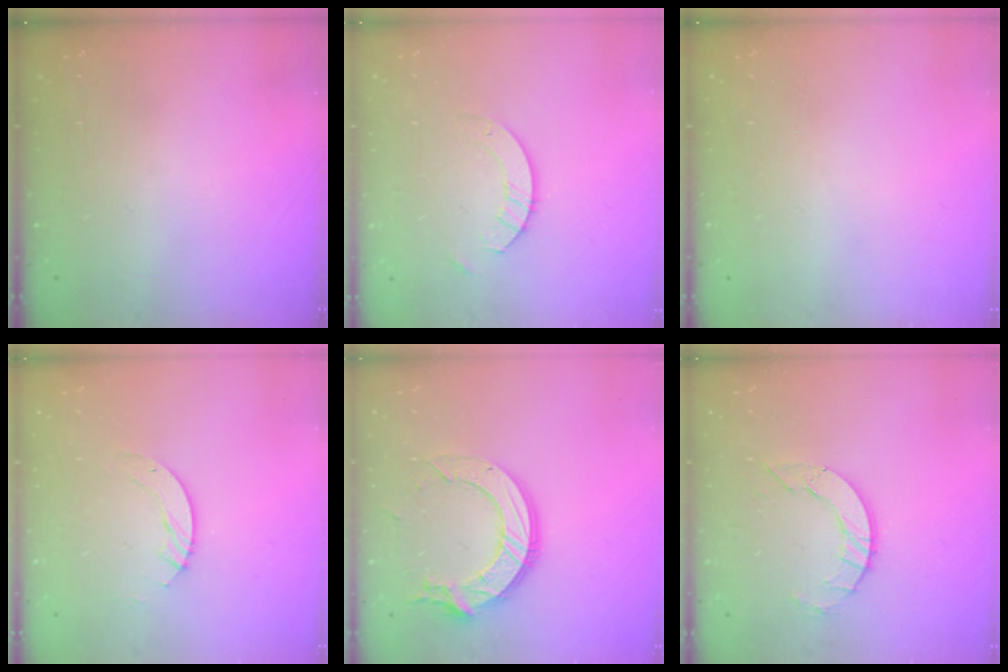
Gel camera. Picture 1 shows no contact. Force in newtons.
{"total": 4.4, "press": 4.3, "slide": 0.4}
{"total": 0.0}
{"total": 3.0, "press": 3.0, "slide": 0.2}
{"total": 13.5, "press": 13.4, "slide": 1.6}
{"total": 7.1, "press": 7.0, "slide": 0.7}